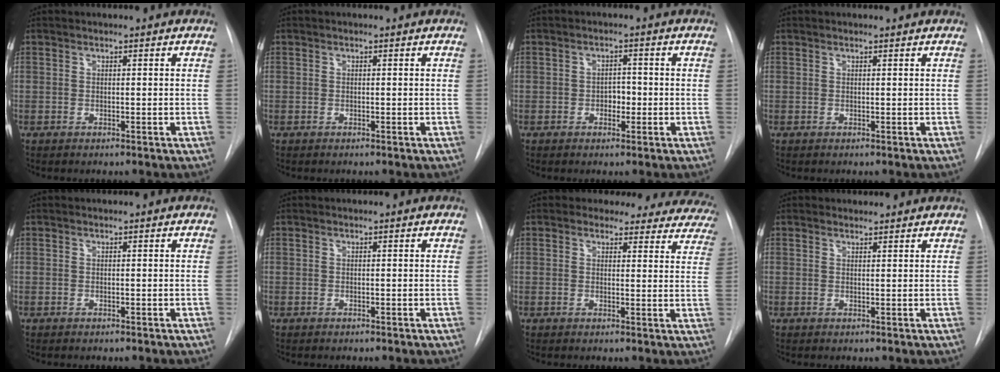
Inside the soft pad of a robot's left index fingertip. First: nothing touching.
{"total": 0.0}
{"total": 2.2, "force": [-0.6, 1.4, 1.5], "torque": [-0.017, 0.006, -0.008]}
{"total": 0.9, "force": [0.9, 0.0, 0.1], "torque": [-0.007, 0.009, 0.014]}
{"total": 0.0}
{"total": 0.0}
{"total": 16.3, "force": [15.1, 6.0, 1.9], "torque": [0.009, -0.044, 0.140]}
{"total": 1.8, "force": [1.7, 0.6, 0.0], "torque": [-0.004, 0.012, 0.024]}